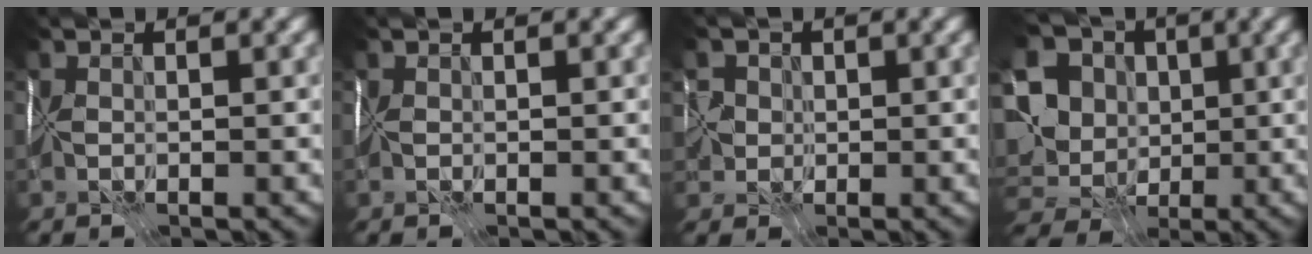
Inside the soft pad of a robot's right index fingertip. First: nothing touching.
{"total": 0.0}
{"total": 1.9, "force": [0.1, 1.8, 0.4], "torque": [0.006, 0.006, -0.002]}
{"total": 12.3, "force": [0.9, 10.4, 6.6], "torque": [-0.132, -0.004, 0.006]}